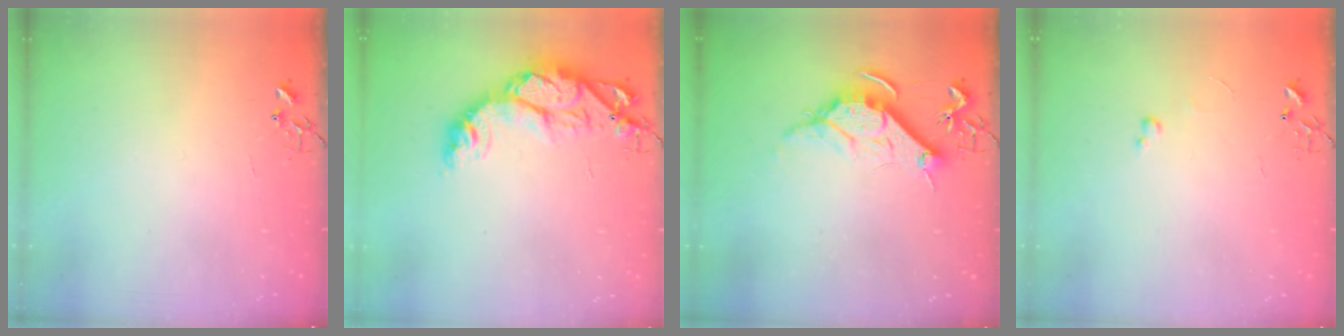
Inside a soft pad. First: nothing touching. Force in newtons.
{"total": 15.3, "press": 15.3, "slide": 1.1}
{"total": 12.2, "press": 12.2, "slide": 1.1}
{"total": 2.6, "press": 2.6, "slide": 0.4}